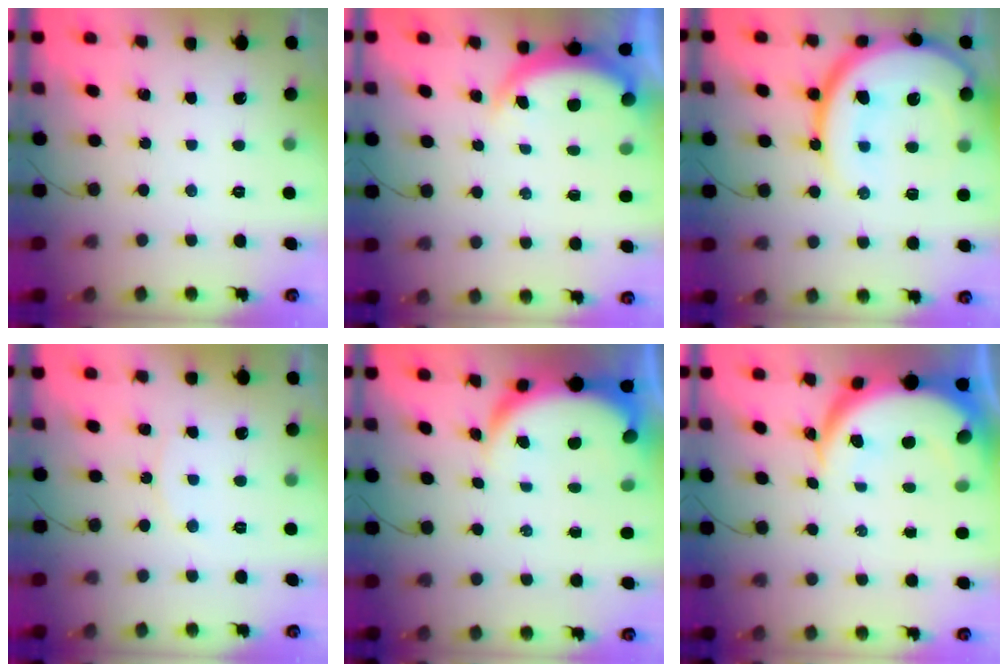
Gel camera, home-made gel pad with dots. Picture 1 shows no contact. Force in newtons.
{"total": 5.5, "press": 5.5, "slide": 0.5}
{"total": 21.8, "press": 21.7, "slide": 2.0}
{"total": 5.3, "press": 5.2, "slide": 0.5}
{"total": 6.3, "press": 6.2, "slide": 0.4}
{"total": 9.3, "press": 9.3, "slide": 0.7}